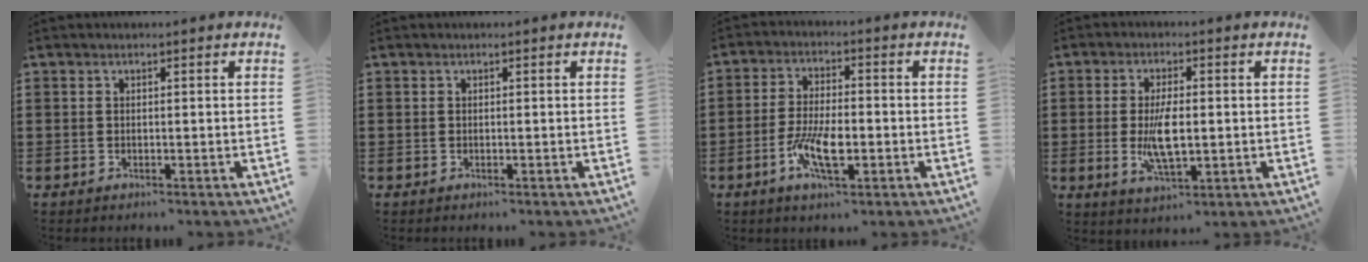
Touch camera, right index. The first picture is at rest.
{"total": 0.0}
{"total": 7.6, "force": [-2.6, 2.7, 6.6], "torque": [-0.141, -0.008, -0.049]}
{"total": 7.0, "force": [-0.5, 2.7, 6.5], "torque": [-0.128, -0.011, -0.014]}